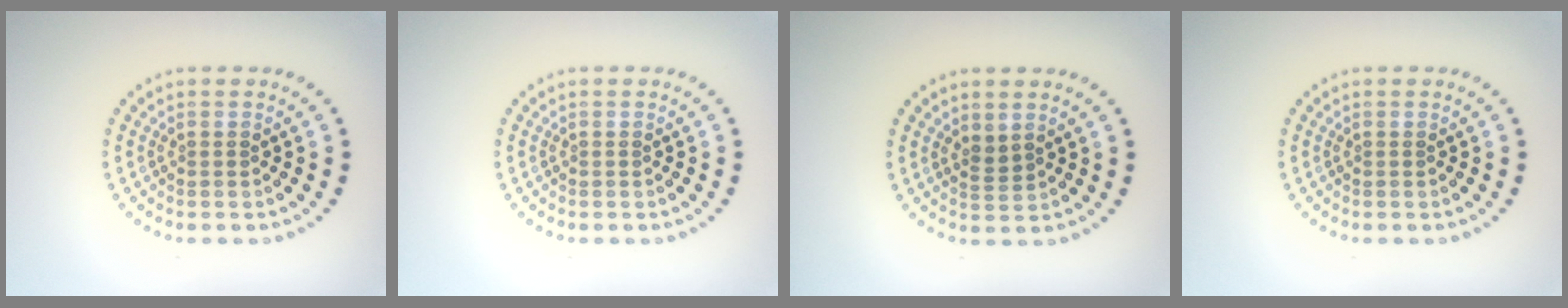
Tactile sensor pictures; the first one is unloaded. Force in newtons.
{"total": 0.0}
{"total": 1.3, "press": 1.0, "slide": 0.8}
{"total": 0.0}